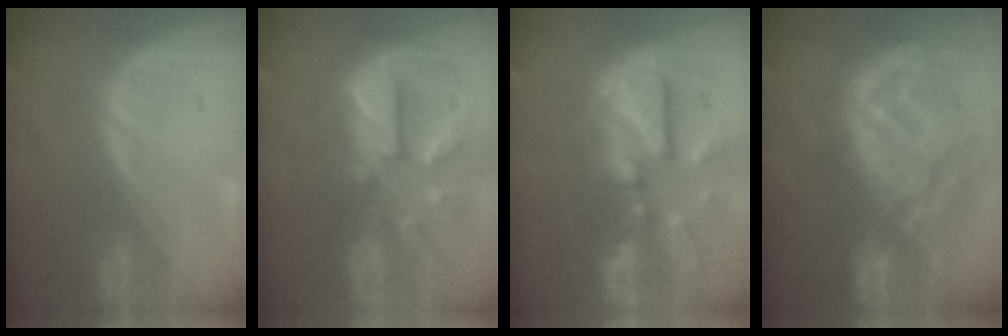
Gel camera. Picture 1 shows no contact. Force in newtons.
{"total": 11.1, "press": 9.8, "slide": 5.4}
{"total": 12.1, "press": 10.4, "slide": 6.1}
{"total": 12.7, "press": 11.2, "slide": 5.9}